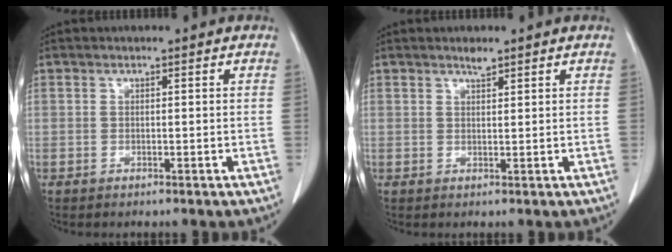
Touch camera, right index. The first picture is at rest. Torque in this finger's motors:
{"motor_torque": [0.09, 0.02, -0.01, 0.00]}